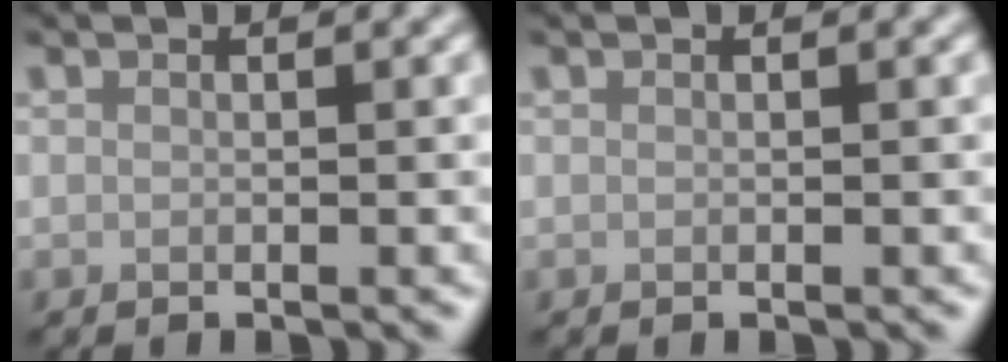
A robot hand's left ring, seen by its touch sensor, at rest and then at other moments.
{"total": 0.0}